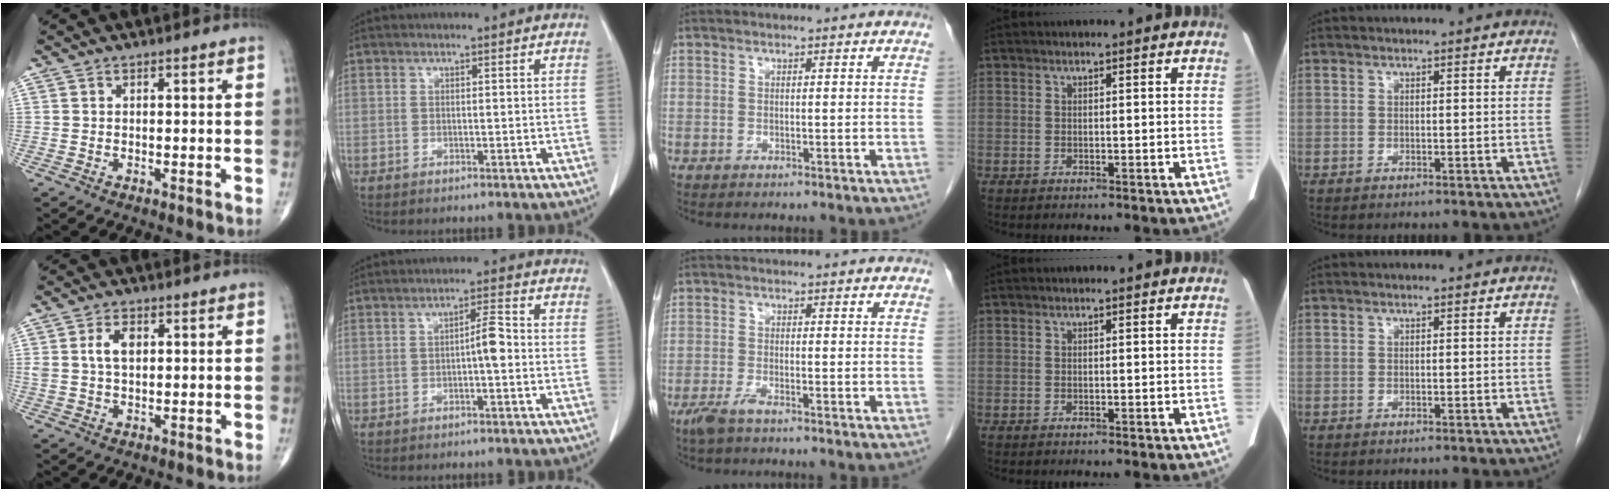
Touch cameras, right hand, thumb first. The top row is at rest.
{"thumb": {"total": 4.4, "force": [1.1, 2.5, 3.5], "torque": [-0.065, 0.002, 0.023]}, "index": {"total": 3.3, "force": [-0.6, 0.4, 3.2], "torque": [-0.049, 0.006, -0.011]}, "middle": {"total": 2.6, "force": [-1.9, 0.4, 1.8], "torque": [-0.043, -0.005, -0.038]}}